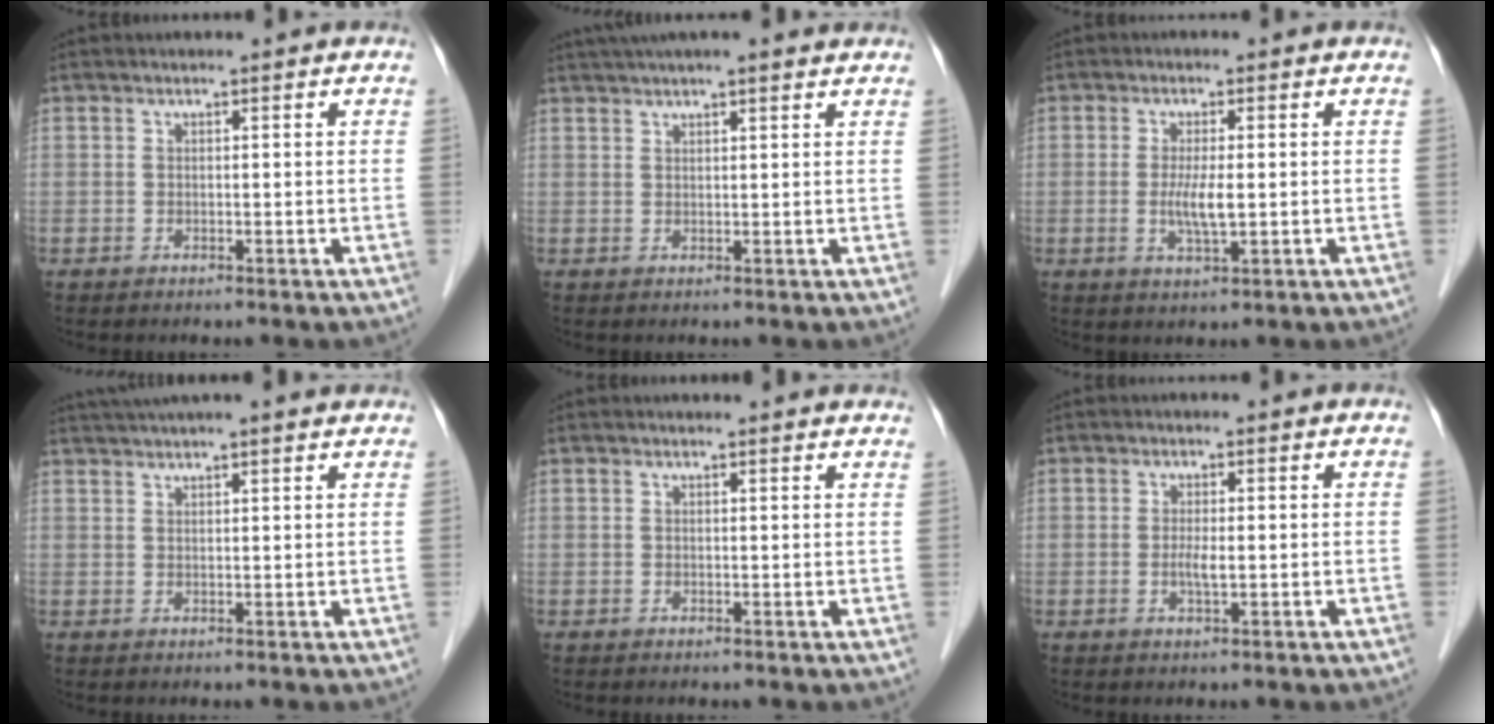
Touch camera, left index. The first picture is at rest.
{"total": 10.4, "force": [8.8, 1.2, 5.4], "torque": [-0.087, 0.043, 0.119]}
{"total": 3.9, "force": [-0.3, 0.6, 3.8], "torque": [-0.081, -0.007, -0.005]}
{"total": 10.5, "force": [9.2, 0.6, 5.2], "torque": [-0.084, 0.040, 0.122]}
{"total": 4.2, "force": [4.0, 0.6, 1.0], "torque": [-0.014, 0.010, 0.033]}
{"total": 1.9, "force": [-0.2, 0.3, 1.8], "torque": [-0.041, -0.002, -0.003]}